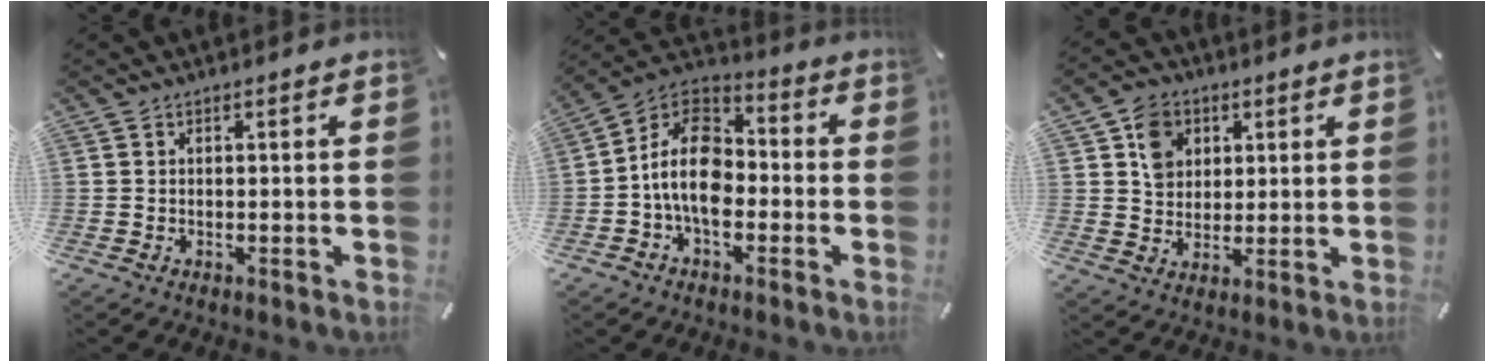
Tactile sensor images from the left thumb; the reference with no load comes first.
{"total": 13.7, "force": [-3.7, 9.0, 9.6], "torque": [-0.204, 0.021, -0.072]}
{"total": 7.7, "force": [2.8, 6.6, 2.7], "torque": [-0.041, 0.004, 0.051]}